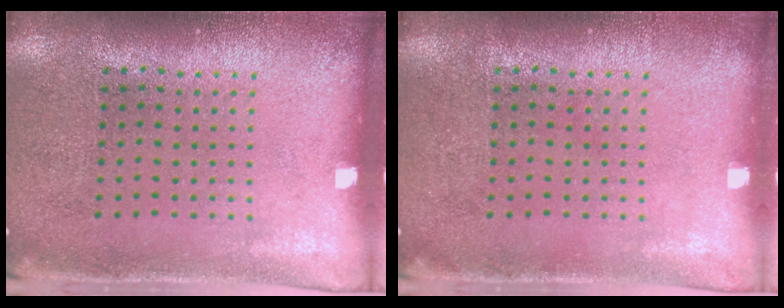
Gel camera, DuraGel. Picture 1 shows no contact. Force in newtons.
{"total": 0.0}